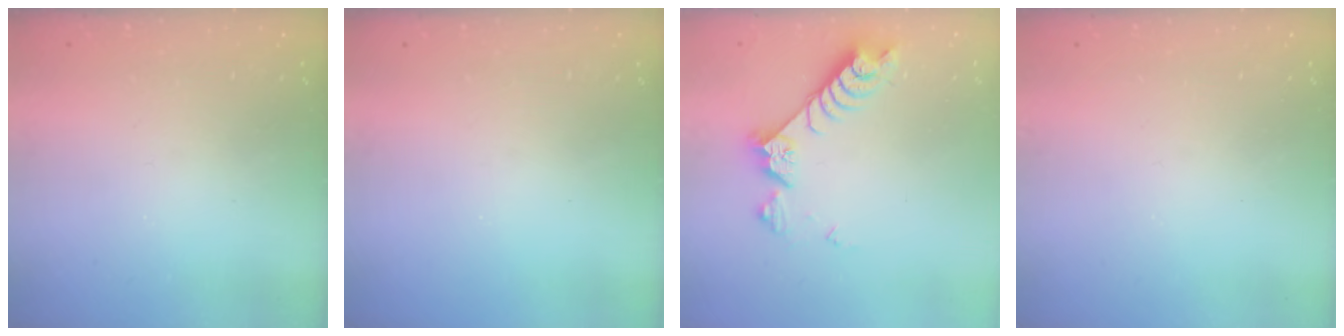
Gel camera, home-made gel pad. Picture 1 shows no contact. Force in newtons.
{"total": 0.0}
{"total": 7.4, "press": 7.3, "slide": 1.1}
{"total": 0.0}